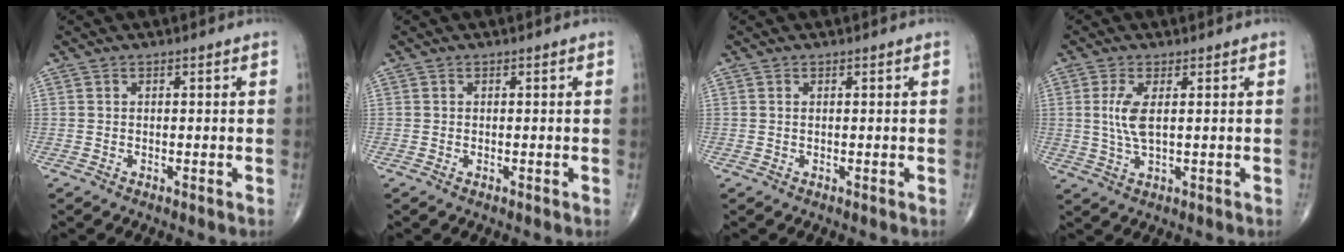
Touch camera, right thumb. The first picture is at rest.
{"total": 0.0}
{"total": 0.0}
{"total": 5.1, "force": [0.9, 1.7, 4.7], "torque": [-0.112, -0.008, 0.019]}